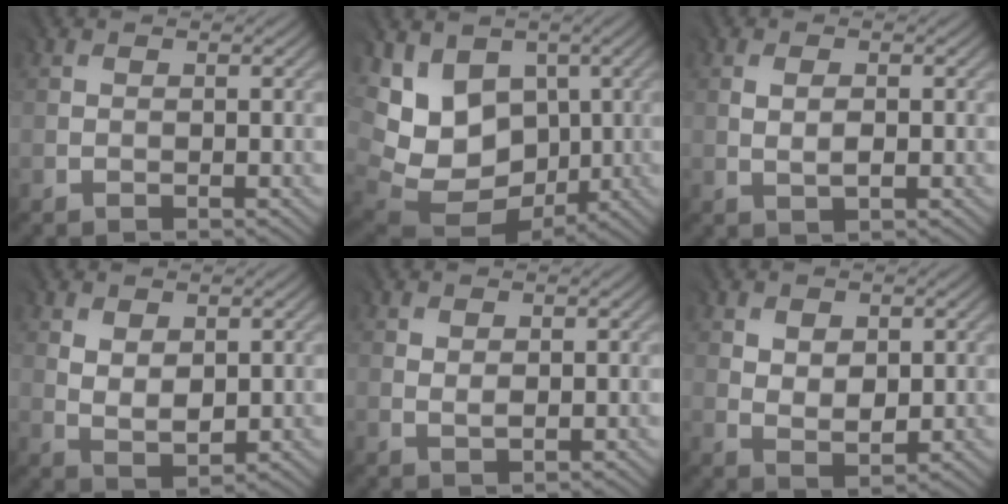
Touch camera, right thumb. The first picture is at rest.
{"total": 11.9, "force": [1.8, 9.5, 6.9], "torque": [-0.163, -0.015, 0.049]}
{"total": 1.3, "force": [0.2, 0.6, 1.2], "torque": [-0.024, -0.002, 0.006]}
{"total": 3.5, "force": [1.4, 2.1, 2.5], "torque": [-0.052, -0.006, 0.033]}
{"total": 1.1, "force": [0.6, 0.5, 0.7], "torque": [-0.013, -0.003, 0.012]}
{"total": 3.6, "force": [1.5, 2.4, 2.3], "torque": [-0.039, -0.005, 0.029]}